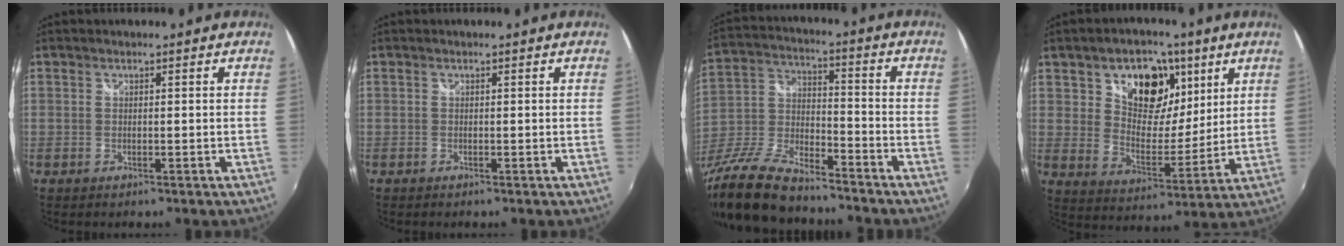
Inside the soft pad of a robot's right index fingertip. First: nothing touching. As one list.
[{"total": 0.0}, {"total": 19.9, "force": [-15.5, 6.4, 10.7], "torque": [-0.239, -0.026, -0.286]}, {"total": 14.7, "force": [7.0, 9.8, 8.4], "torque": [-0.143, 0.006, 0.118]}]